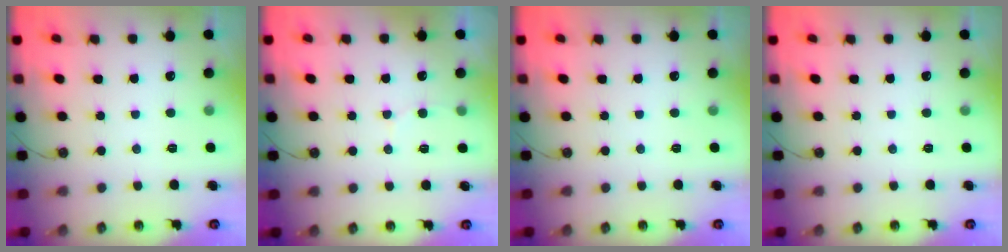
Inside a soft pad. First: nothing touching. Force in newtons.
{"total": 4.0, "press": 4.0, "slide": 0.5}
{"total": 0.0}
{"total": 0.0}